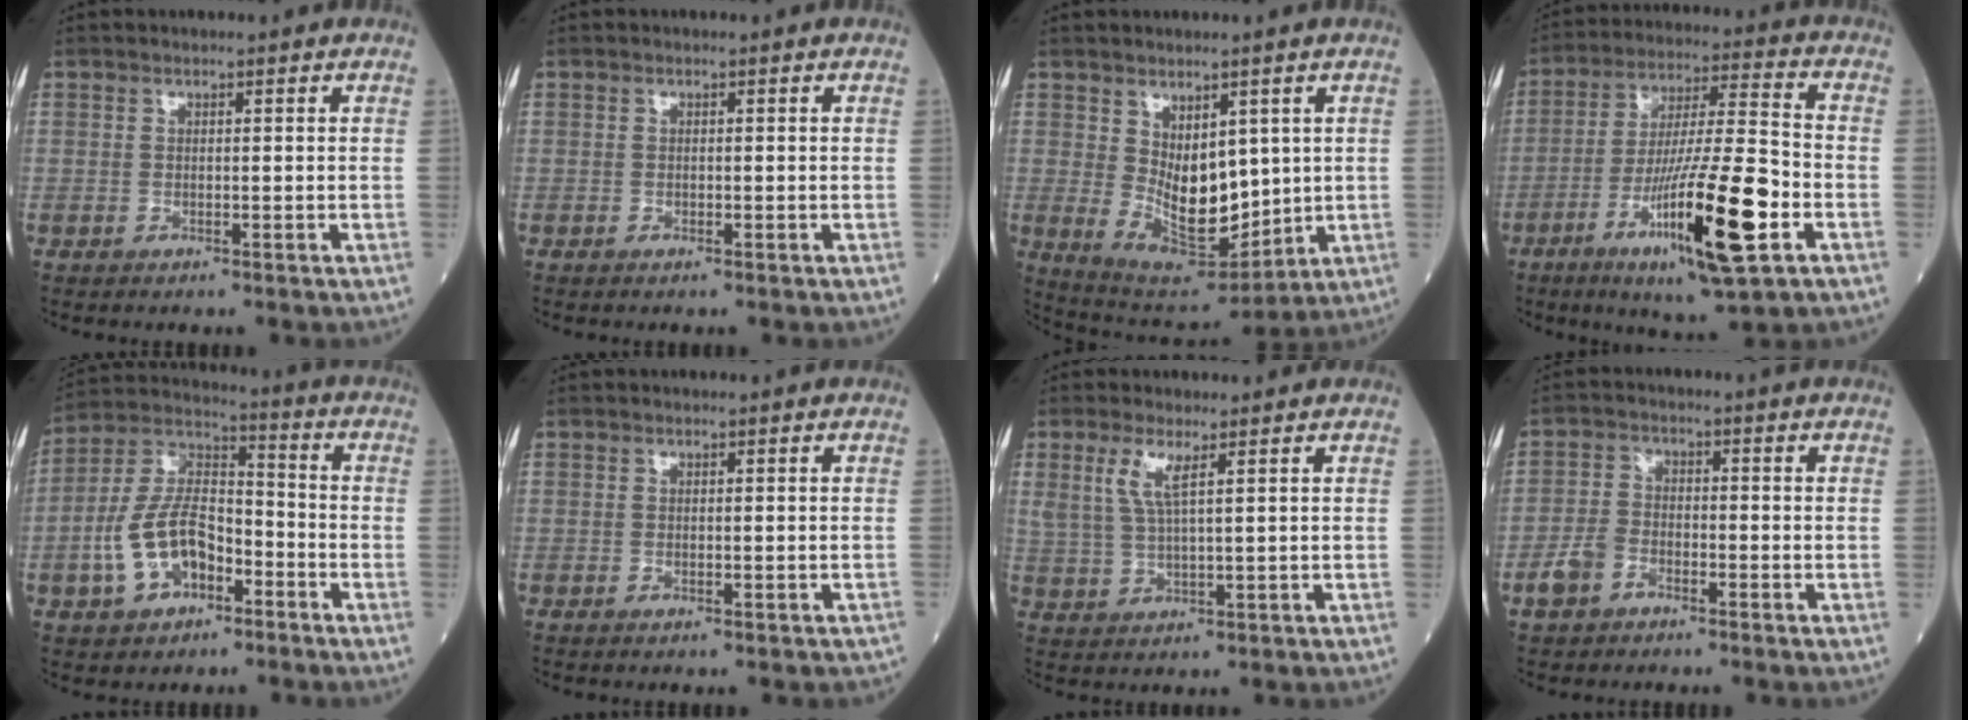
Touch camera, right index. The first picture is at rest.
{"total": 0.0}
{"total": 10.2, "force": [1.1, 5.3, 8.6], "torque": [-0.145, -0.012, 0.043]}
{"total": 17.3, "force": [-6.7, 1.3, 15.9], "torque": [-0.288, -0.020, -0.110]}
{"total": 12.0, "force": [-4.6, 6.5, 8.9], "torque": [-0.203, 0.019, -0.083]}
{"total": 0.6, "force": [-0.3, 0.3, 0.4], "torque": [-0.009, -0.003, -0.001]}
{"total": 4.4, "force": [2.1, 0.5, 3.8], "torque": [-0.088, 0.001, 0.047]}
{"total": 4.4, "force": [-2.8, 2.7, 2.2], "torque": [-0.057, 0.003, -0.054]}